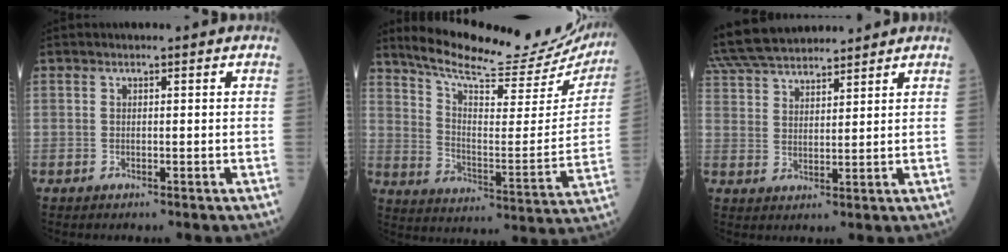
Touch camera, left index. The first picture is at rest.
{"total": 25.1, "force": [22.8, 4.3, 9.7], "torque": [-0.157, -0.053, 0.305]}
{"total": 15.6, "force": [13.7, 4.4, 6.0], "torque": [-0.143, 0.051, 0.250]}